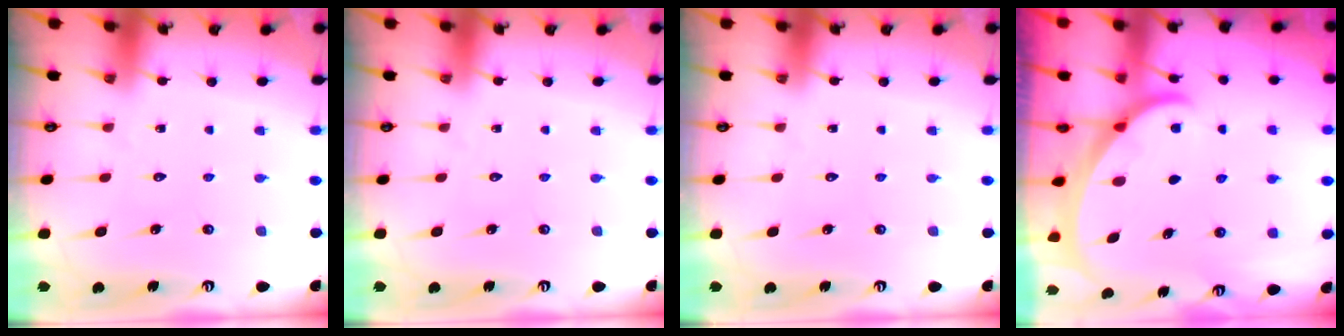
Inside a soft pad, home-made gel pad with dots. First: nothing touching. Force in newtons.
{"total": 0.0}
{"total": 0.0}
{"total": 1.7, "press": 1.7, "slide": 0.2}